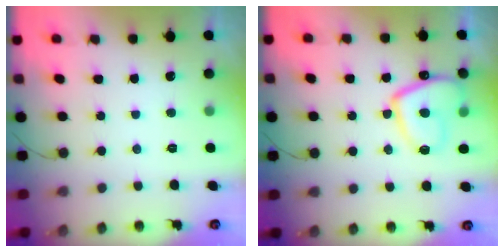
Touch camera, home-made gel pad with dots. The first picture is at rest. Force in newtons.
{"total": 12.6, "press": 12.5, "slide": 1.5}